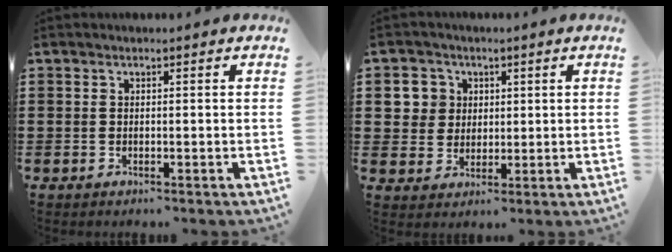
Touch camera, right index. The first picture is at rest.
{"total": 5.4, "force": [1.9, 5.0, 0.9], "torque": [-0.036, 0.014, 0.033]}